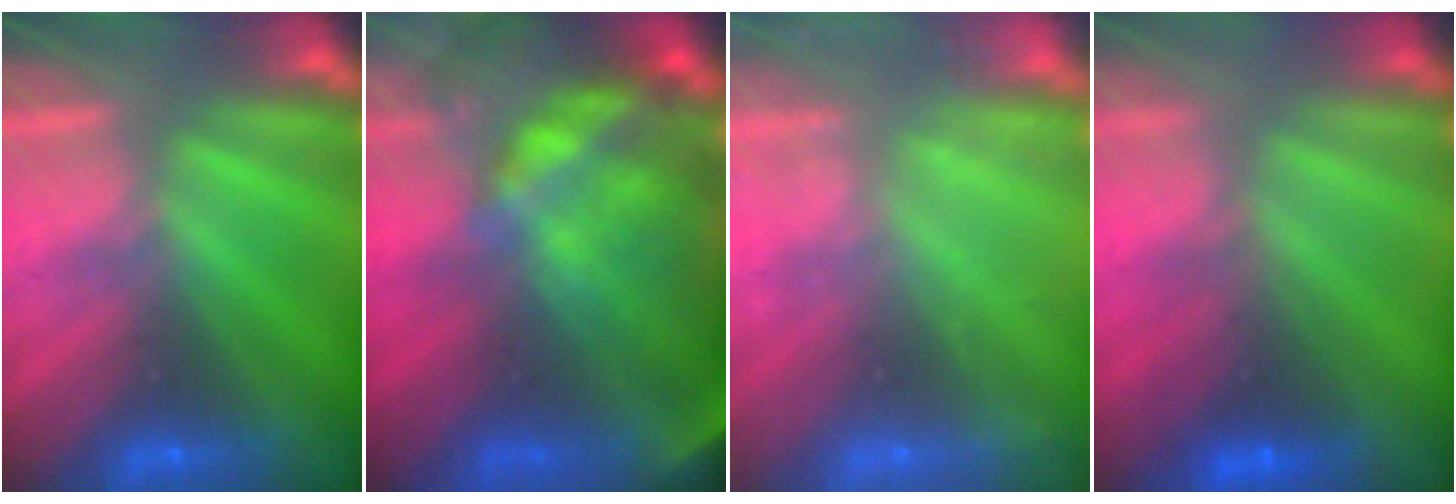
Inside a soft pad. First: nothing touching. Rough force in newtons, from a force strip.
{"total": 7.8}
{"total": 2.4}
{"total": 2.1}